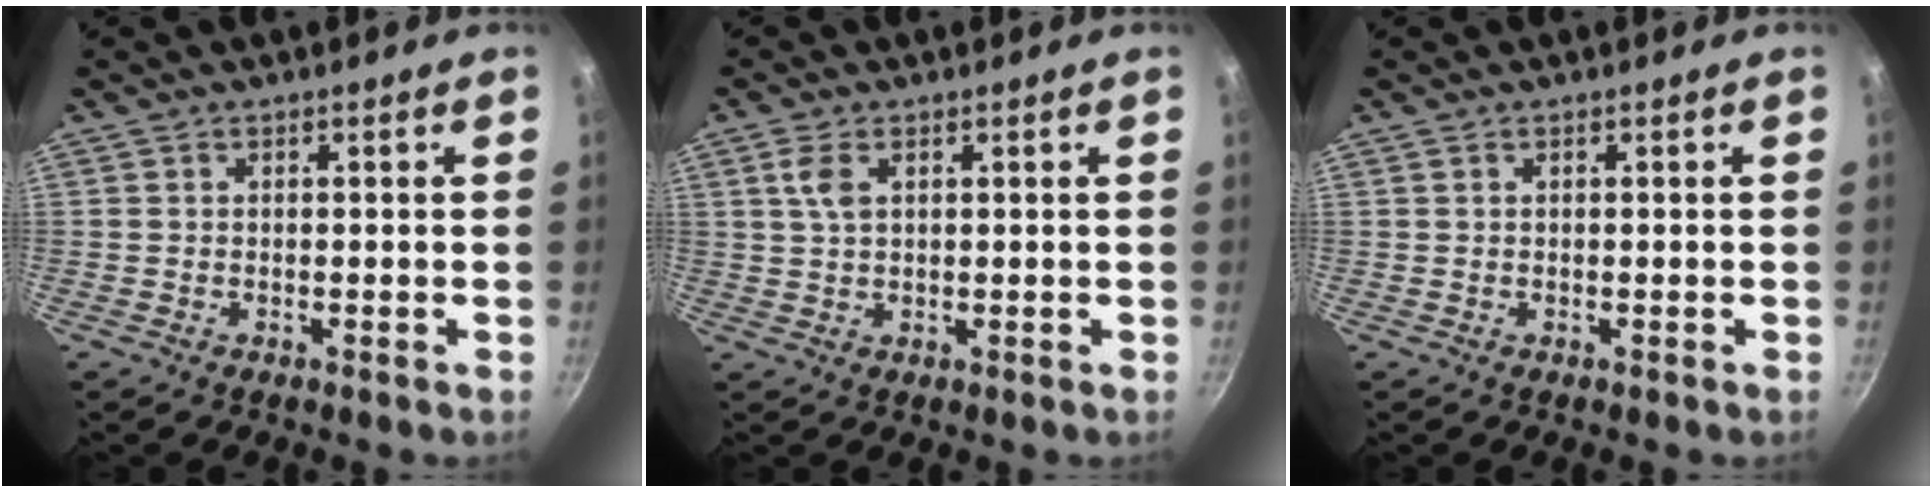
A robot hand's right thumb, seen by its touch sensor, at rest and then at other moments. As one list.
[{"total": 3.6, "force": [1.3, 1.9, 2.7], "torque": [-0.055, -0.001, 0.026]}, {"total": 0.0}]